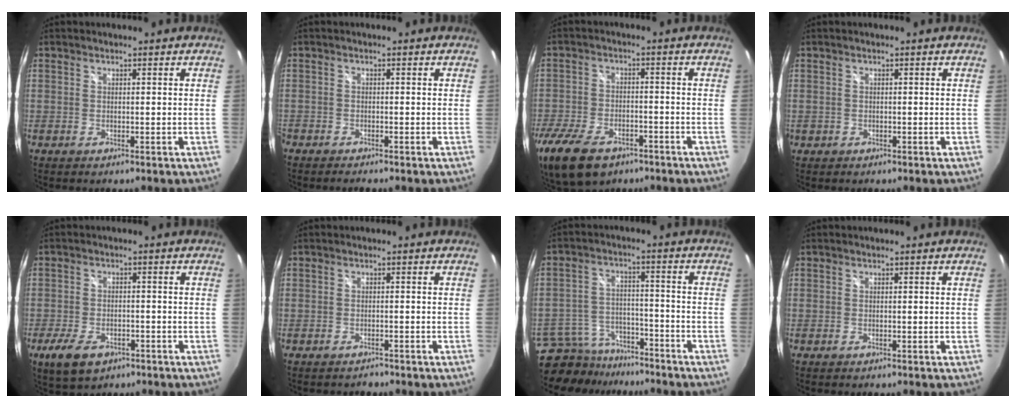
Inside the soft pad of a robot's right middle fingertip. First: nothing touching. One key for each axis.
{"total": 2.0, "fx": -1.9, "fy": 0.1, "fz": 0.6, "tx": -0.021, "ty": -0.012, "tz": -0.037}
{"total": 16.3, "fx": -10.3, "fy": 8.7, "fz": 9.2, "tx": -0.232, "ty": -0.038, "tz": -0.178}
{"total": 0.7, "fx": -0.2, "fy": 0.6, "fz": 0.1, "tx": -0.001, "ty": -0.003, "tz": -0.003}
{"total": 8.0, "fx": -4.6, "fy": 4.4, "fz": 4.8, "tx": -0.116, "ty": -0.015, "tz": -0.075}
{"total": 0.9, "fx": -0.9, "fy": 0.3, "fz": -0.1, "tx": 0.001, "ty": 0.003, "tz": -0.014}
{"total": 13.1, "fx": -11.2, "fy": 5.8, "fz": 3.3, "tx": -0.096, "ty": 0.005, "tz": -0.168}
{"total": 0.0}